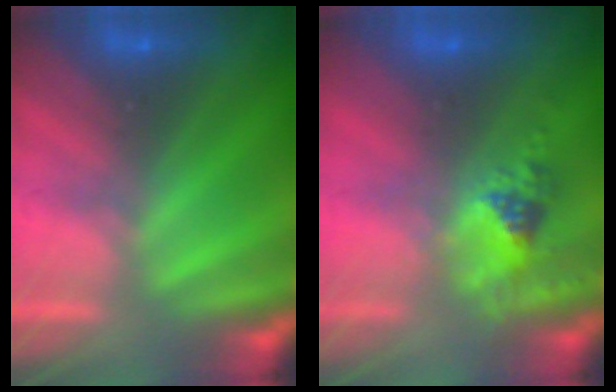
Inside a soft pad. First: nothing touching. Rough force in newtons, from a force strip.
{"total": 2.4}